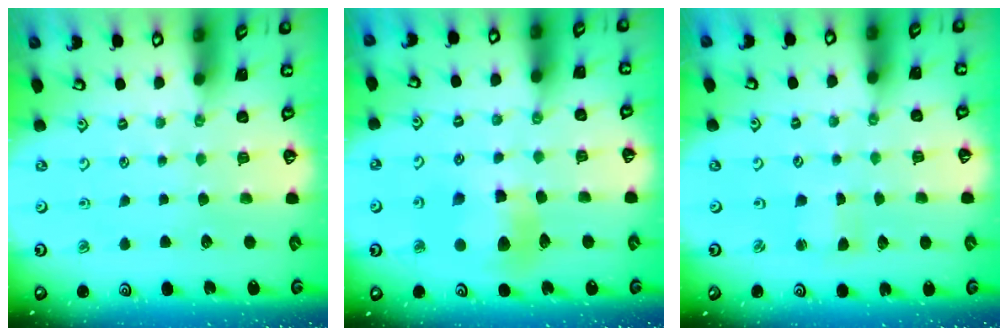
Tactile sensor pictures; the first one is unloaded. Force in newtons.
{"total": 9.2, "press": 9.2, "slide": 1.1}
{"total": 2.1, "press": 2.1, "slide": 0.3}